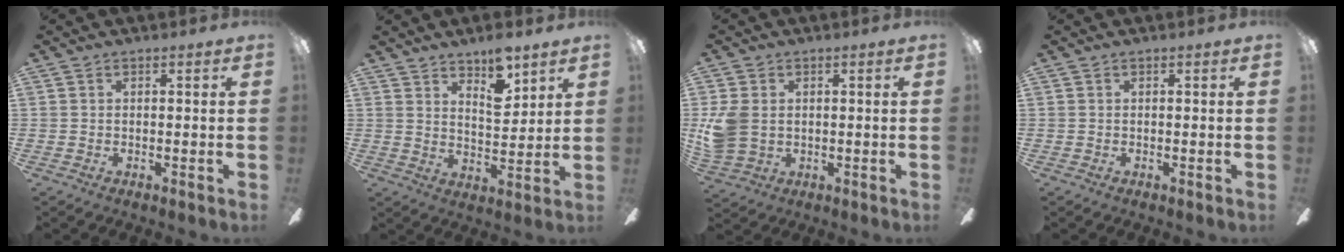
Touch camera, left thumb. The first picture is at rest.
{"total": 8.3, "force": [6.3, 3.2, 4.3], "torque": [-0.052, -0.035, 0.106]}
{"total": 7.6, "force": [0.9, 5.8, 4.8], "torque": [-0.113, 0.010, 0.022]}
{"total": 0.0}